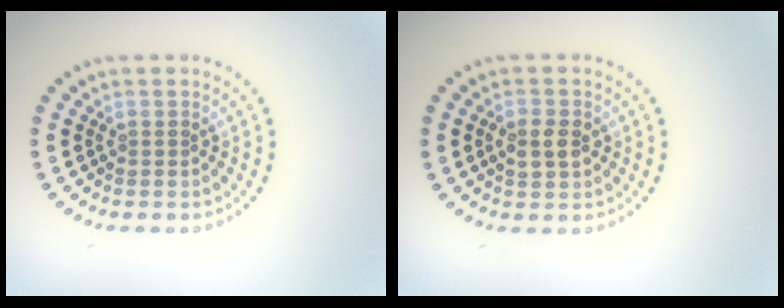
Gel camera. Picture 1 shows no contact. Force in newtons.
{"total": 2.2, "press": 2.2, "slide": 0.1}